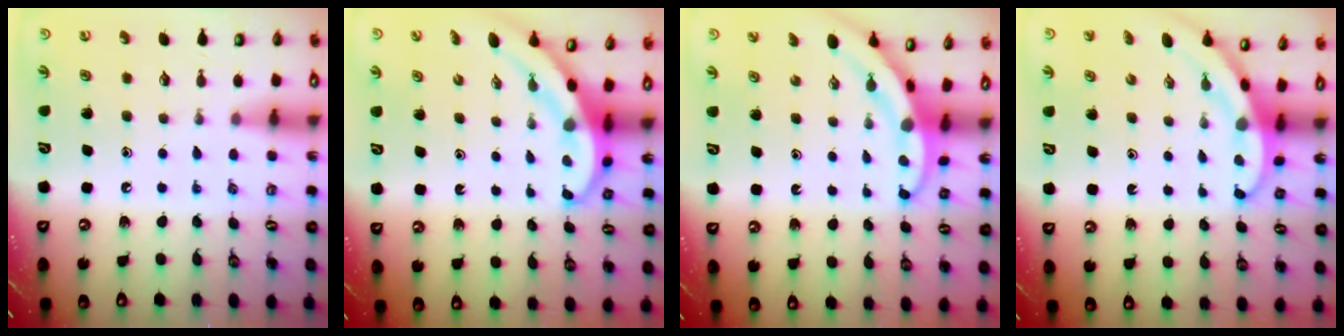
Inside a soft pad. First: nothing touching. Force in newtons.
{"total": 3.8, "press": 3.8, "slide": 0.2}
{"total": 3.6, "press": 3.5, "slide": 0.4}
{"total": 3.1, "press": 3.1, "slide": 0.1}